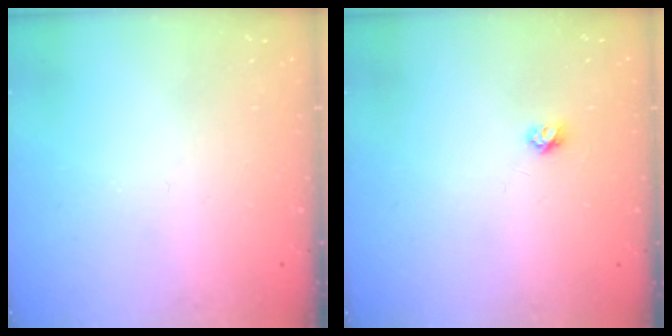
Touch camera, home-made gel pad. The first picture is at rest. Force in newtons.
{"total": 3.4, "press": 3.4, "slide": 0.4}